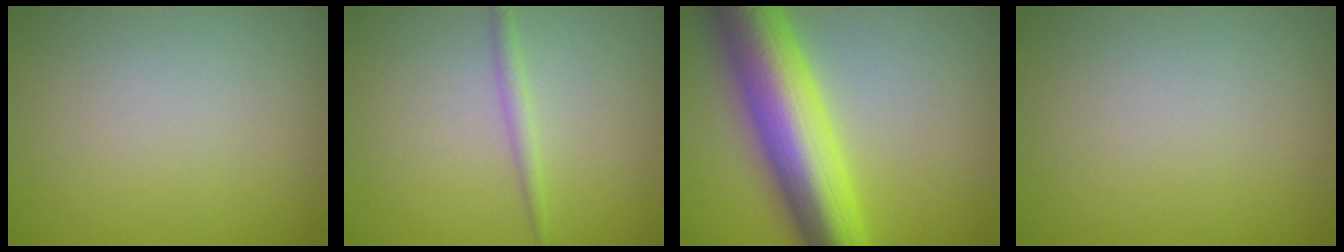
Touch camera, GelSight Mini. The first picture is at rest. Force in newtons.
{"total": 1.3, "press": 1.3, "slide": 0.0}
{"total": 11.5, "press": 11.5, "slide": 0.1}
{"total": 0.0}